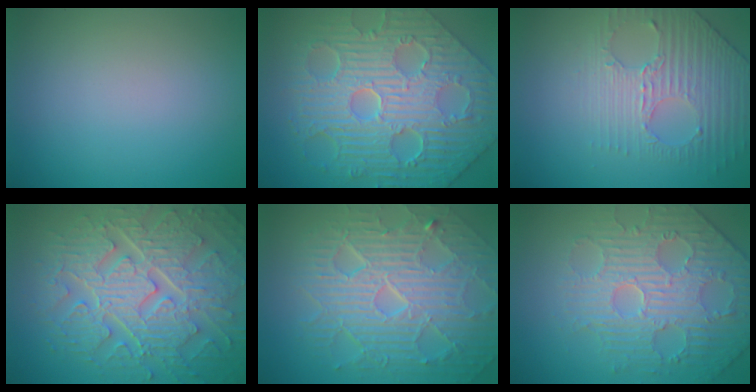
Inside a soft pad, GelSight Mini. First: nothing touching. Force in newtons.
{"total": 11.7, "press": 8.0, "slide": 8.6}
{"total": 4.1, "press": 3.3, "slide": 2.5}
{"total": 9.2, "press": 6.7, "slide": 6.3}
{"total": 10.1, "press": 6.5, "slide": 7.7}
{"total": 4.7, "press": 4.7, "slide": 0.2}